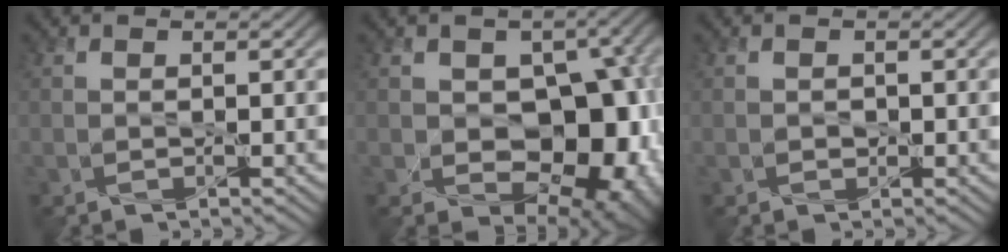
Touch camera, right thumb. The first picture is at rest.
{"total": 14.4, "force": [-1.5, 10.0, 10.2], "torque": [-0.114, -0.023, 0.000]}
{"total": 0.6, "force": [-0.2, 0.5, 0.1], "torque": [-0.003, -0.002, -0.002]}